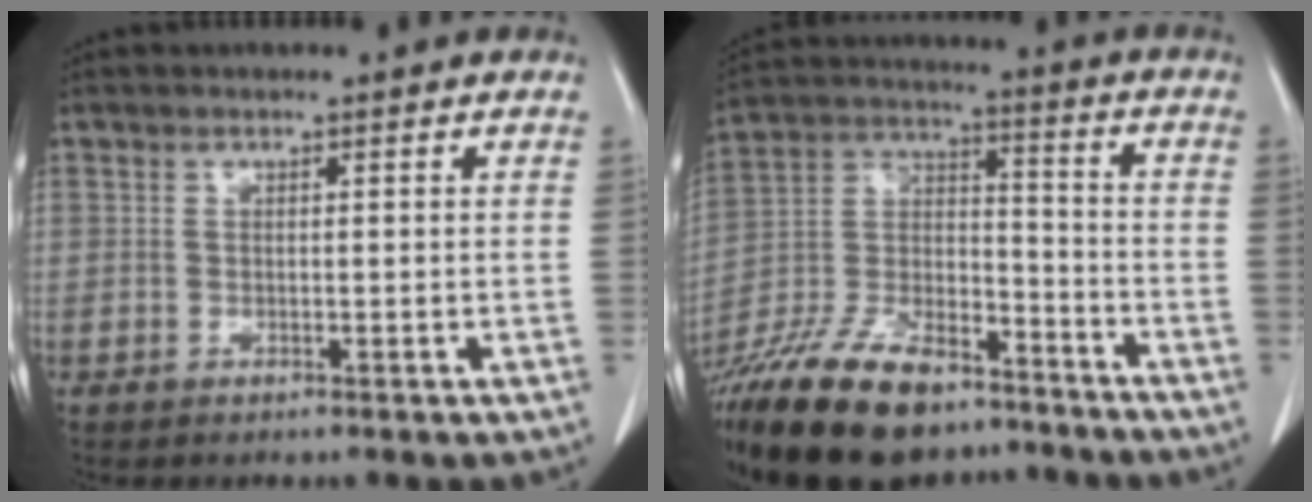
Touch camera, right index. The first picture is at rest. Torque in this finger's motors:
{"motor_torque": [1.03, -1.11, 1.03, 0.21]}